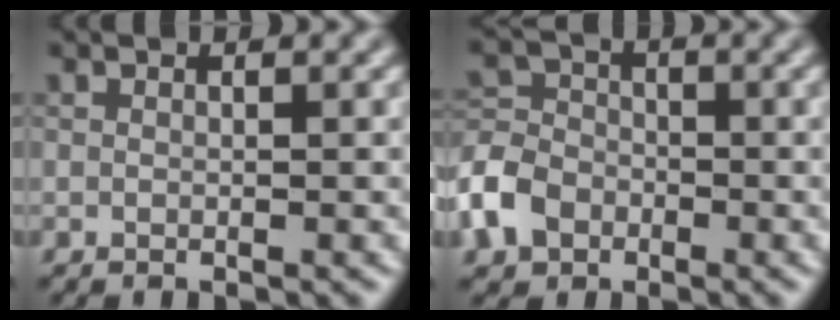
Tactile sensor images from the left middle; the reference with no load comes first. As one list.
[{"total": 5.3, "force": [-2.6, 3.9, 2.2], "torque": [-0.056, 0.002, -0.068]}]